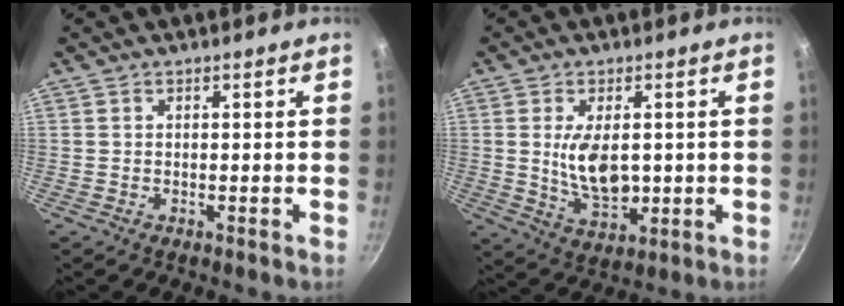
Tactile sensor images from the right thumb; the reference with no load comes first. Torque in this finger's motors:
{"motor_torque": [0.16, 0.19, 0.82, -0.13, 0.15]}